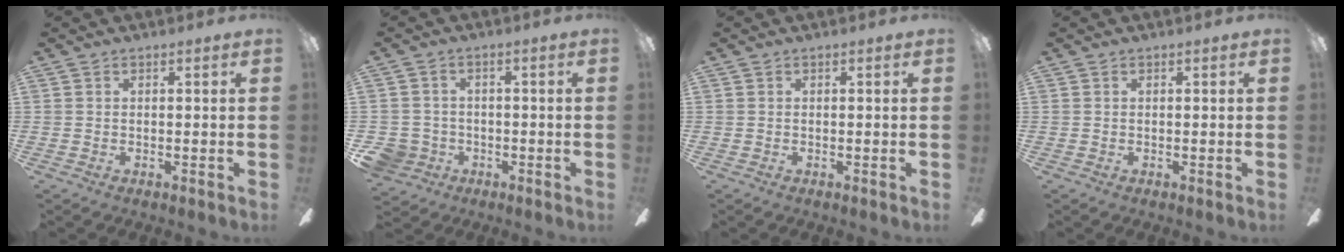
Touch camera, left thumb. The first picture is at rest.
{"total": 5.6, "force": [-2.2, 5.0, 1.2], "torque": [-0.051, 0.016, -0.043]}
{"total": 0.0}
{"total": 0.0}